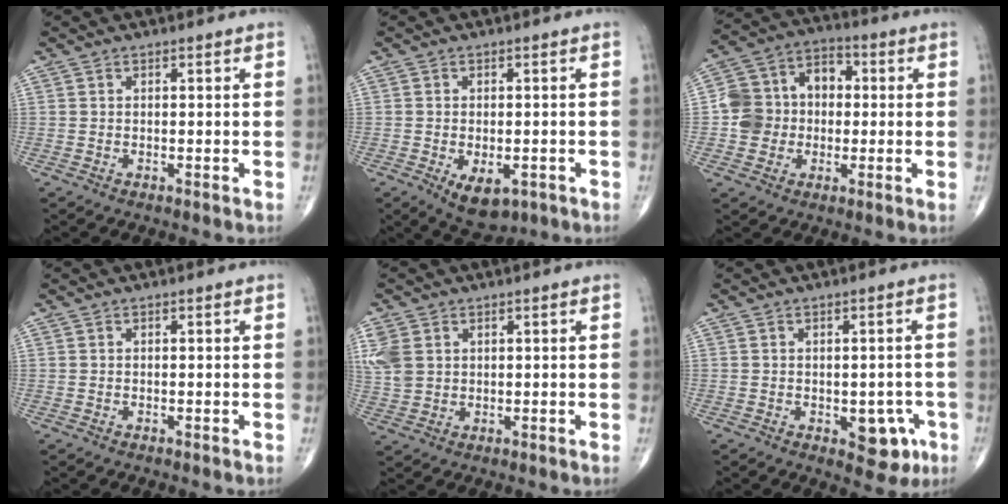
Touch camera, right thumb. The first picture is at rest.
{"total": 6.6, "force": [-2.5, 3.7, 4.8], "torque": [-0.067, 0.000, -0.026]}
{"total": 11.7, "force": [-0.3, 10.1, 5.9], "torque": [-0.073, 0.041, -0.013]}
{"total": 0.0}
{"total": 7.5, "force": [2.2, 5.8, 4.3], "torque": [-0.101, 0.001, 0.054]}
{"total": 6.4, "force": [-2.2, 3.7, 4.8], "torque": [-0.025, 0.006, -0.021]}